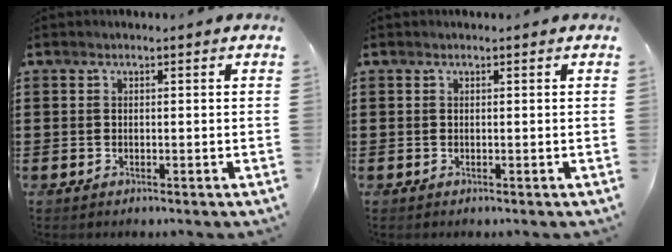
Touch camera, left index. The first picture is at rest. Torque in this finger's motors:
{"motor_torque": [-0.39, 0.35, 0.01, -0.01]}